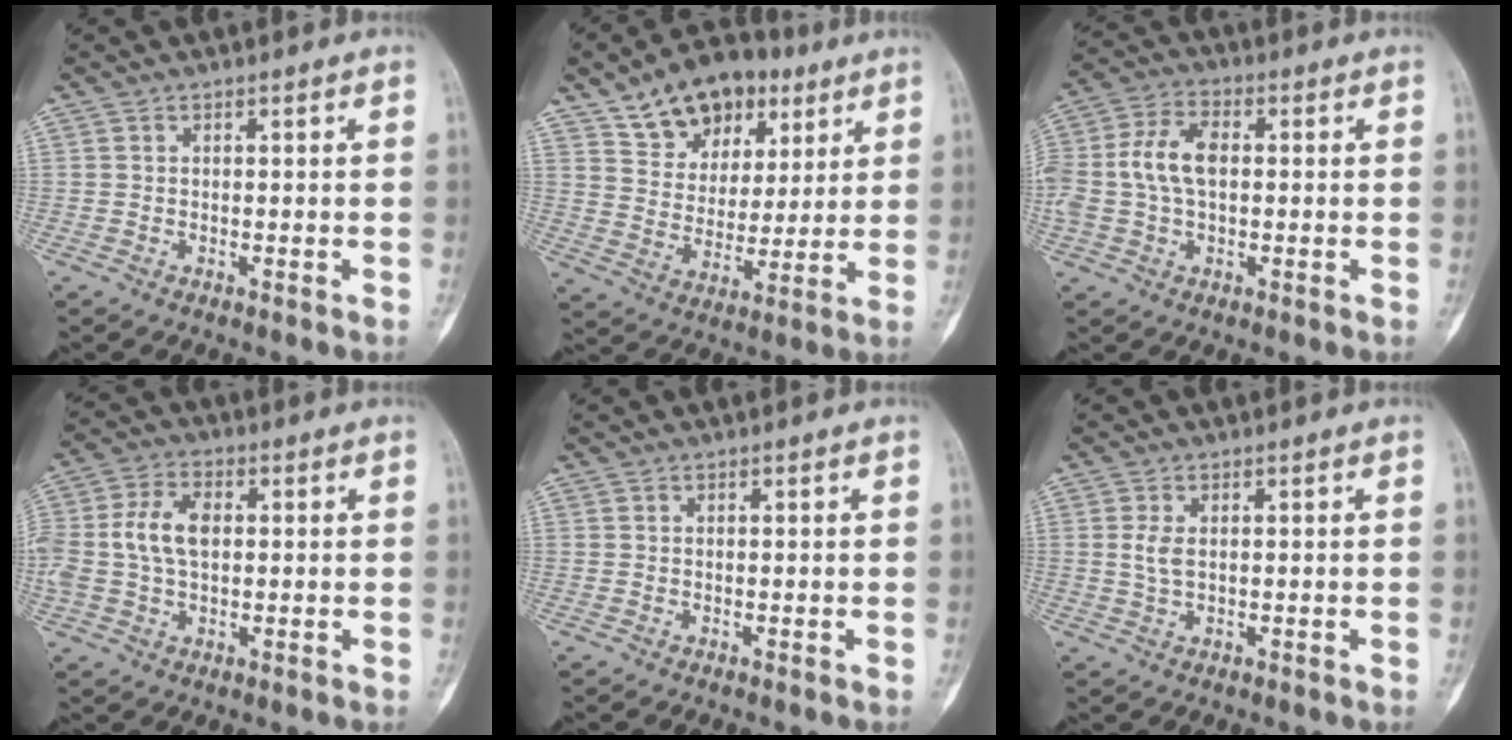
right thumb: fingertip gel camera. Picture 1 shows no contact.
{"total": 16.5, "force": [9.6, 10.6, 8.1], "torque": [-0.092, -0.025, 0.161]}
{"total": 10.0, "force": [0.4, 6.0, 8.0], "torque": [-0.174, 0.023, 0.007]}
{"total": 9.7, "force": [0.8, 6.0, 7.5], "torque": [-0.160, 0.016, 0.017]}
{"total": 0.0}
{"total": 2.7, "force": [0.4, 1.5, 2.2], "torque": [-0.051, 0.000, 0.009]}